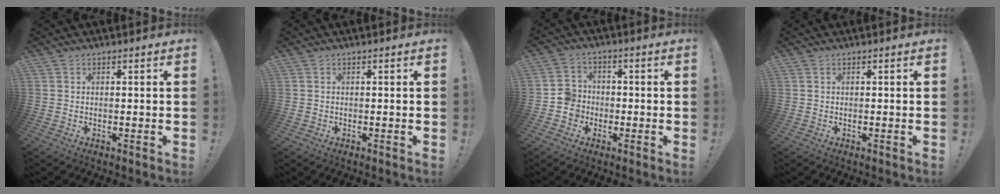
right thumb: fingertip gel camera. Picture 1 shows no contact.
{"total": 0.6, "force": [-0.2, 0.6, 0.0], "torque": [-0.008, 0.006, -0.002]}
{"total": 6.6, "force": [-2.3, 6.0, 1.6], "torque": [-0.025, 0.022, -0.041]}
{"total": 0.0}